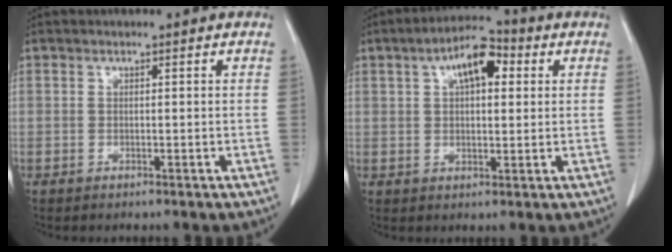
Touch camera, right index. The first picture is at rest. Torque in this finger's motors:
{"motor_torque": [0.58, -0.07, 0.16, 0.11]}